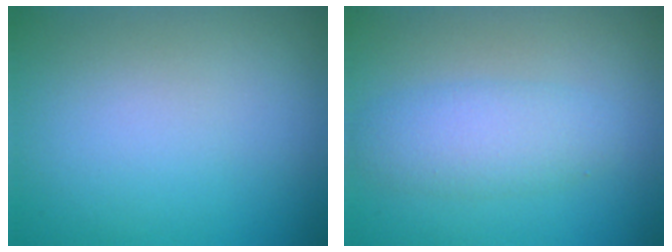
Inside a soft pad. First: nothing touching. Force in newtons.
{"total": 3.2, "press": 3.2, "slide": 0.1}